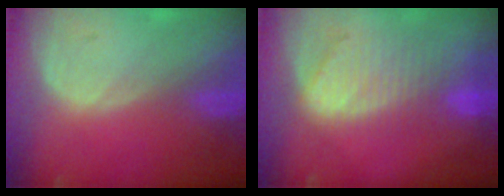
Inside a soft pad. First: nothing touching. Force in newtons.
{"total": 9.2, "press": 8.1, "slide": 4.3}